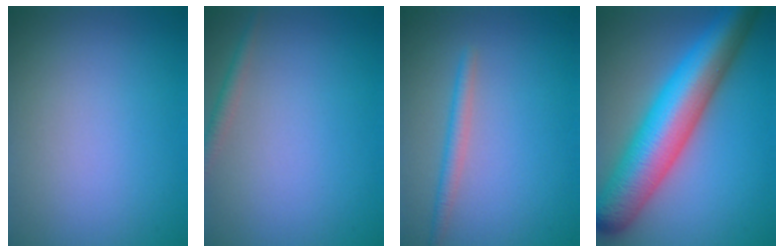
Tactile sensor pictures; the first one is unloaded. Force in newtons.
{"total": 1.4, "press": 1.4, "slide": 0.0}
{"total": 1.9, "press": 1.9, "slide": 0.0}
{"total": 11.2, "press": 11.2, "slide": 0.3}